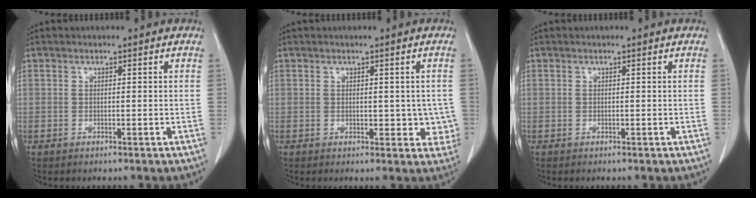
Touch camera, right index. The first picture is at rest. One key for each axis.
{"total": 3.7, "fx": 0.0, "fy": 2.4, "fz": 2.8, "tx": -0.013, "ty": 0.002, "tz": 0.003}
{"total": 0.0}